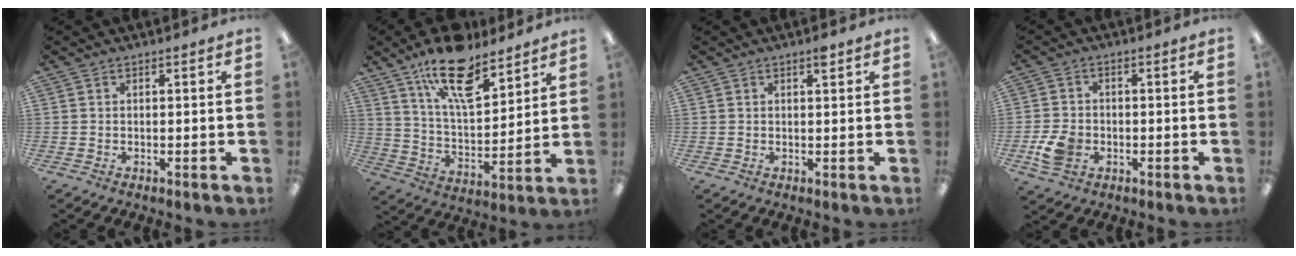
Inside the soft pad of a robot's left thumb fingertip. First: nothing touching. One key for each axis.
{"total": 17.6, "fx": 12.1, "fy": 7.0, "fz": 10.6, "tx": -0.177, "ty": -0.060, "tz": 0.207}
{"total": 1.7, "fx": 1.2, "fy": 0.4, "fz": 1.1, "tx": -0.009, "ty": -0.005, "tz": 0.017}
{"total": 6.2, "fx": -2.0, "fy": 4.7, "fz": 3.5, "tx": -0.064, "ty": 0.005, "tz": -0.034}